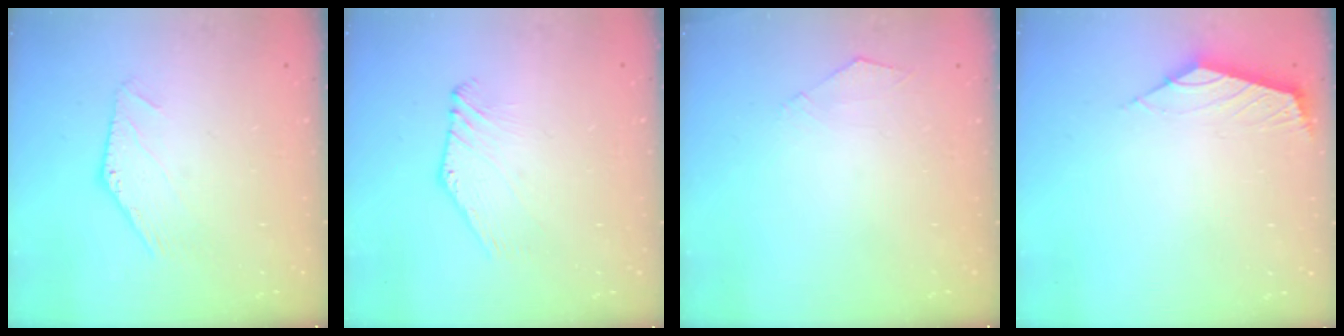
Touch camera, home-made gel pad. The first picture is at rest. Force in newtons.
{"total": 2.1, "press": 2.1, "slide": 0.1}
{"total": 3.2, "press": 3.1, "slide": 0.5}
{"total": 2.4, "press": 2.4, "slide": 0.6}